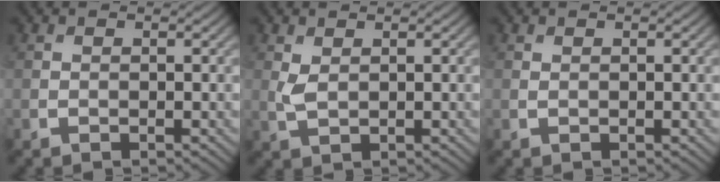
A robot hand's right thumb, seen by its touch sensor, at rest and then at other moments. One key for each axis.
{"total": 1.8, "fx": 0.7, "fy": 0.9, "fz": 1.4, "tx": -0.039, "ty": -0.001, "tz": 0.017}
{"total": 0.0}